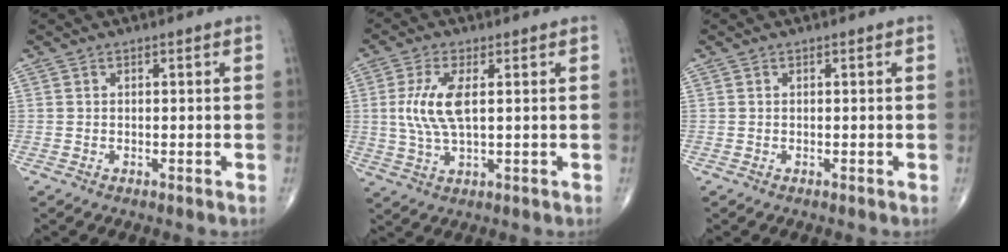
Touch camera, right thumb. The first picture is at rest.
{"total": 8.1, "force": [1.2, 3.0, 7.4], "torque": [-0.171, -0.004, 0.026]}
{"total": 0.0}